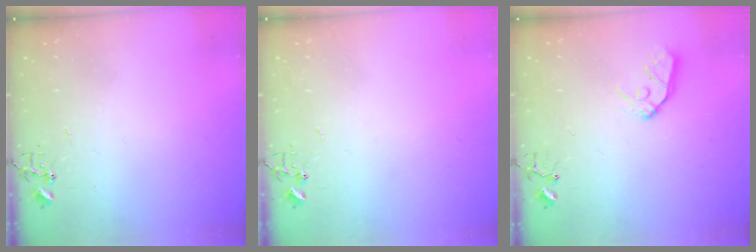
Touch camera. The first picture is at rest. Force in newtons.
{"total": 0.0}
{"total": 9.2, "press": 9.2, "slide": 0.8}